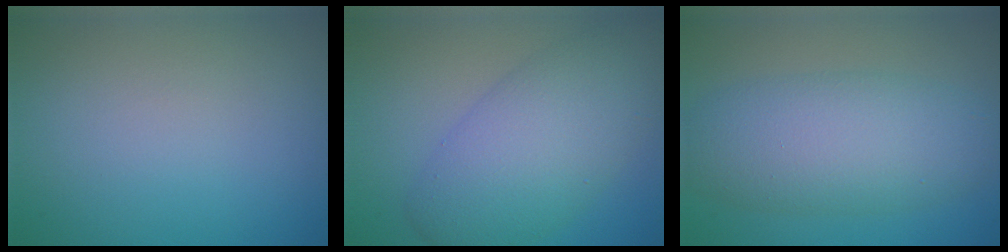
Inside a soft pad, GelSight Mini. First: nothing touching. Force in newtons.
{"total": 7.8, "press": 7.8, "slide": 0.0}
{"total": 7.4, "press": 7.4, "slide": 0.0}